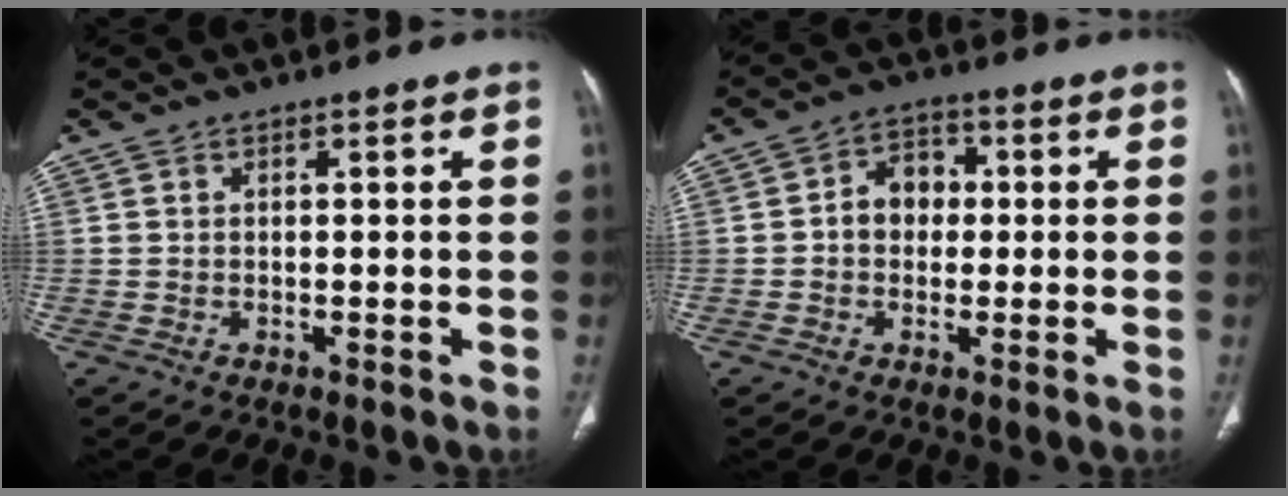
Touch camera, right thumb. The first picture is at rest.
{"total": 6.2, "force": [0.2, 5.0, 3.8], "torque": [-0.035, 0.018, -0.005]}